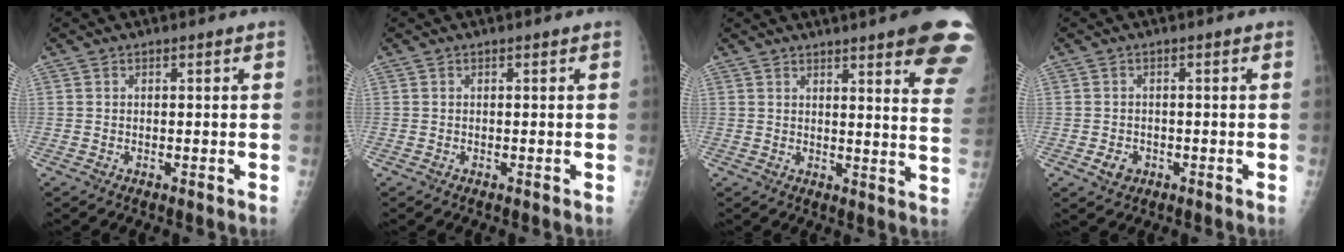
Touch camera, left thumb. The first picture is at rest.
{"total": 0.0}
{"total": 17.1, "force": [10.8, 2.6, 13.1], "torque": [-0.140, -0.043, 0.113]}
{"total": 2.5, "force": [-0.9, 2.0, 1.1], "torque": [-0.013, 0.003, -0.009]}